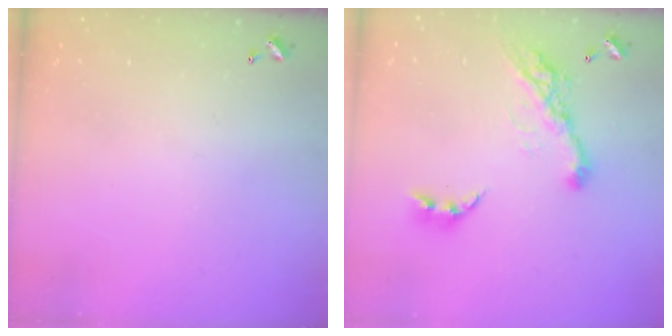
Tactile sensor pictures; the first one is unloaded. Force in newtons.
{"total": 15.5, "press": 15.4, "slide": 1.4}